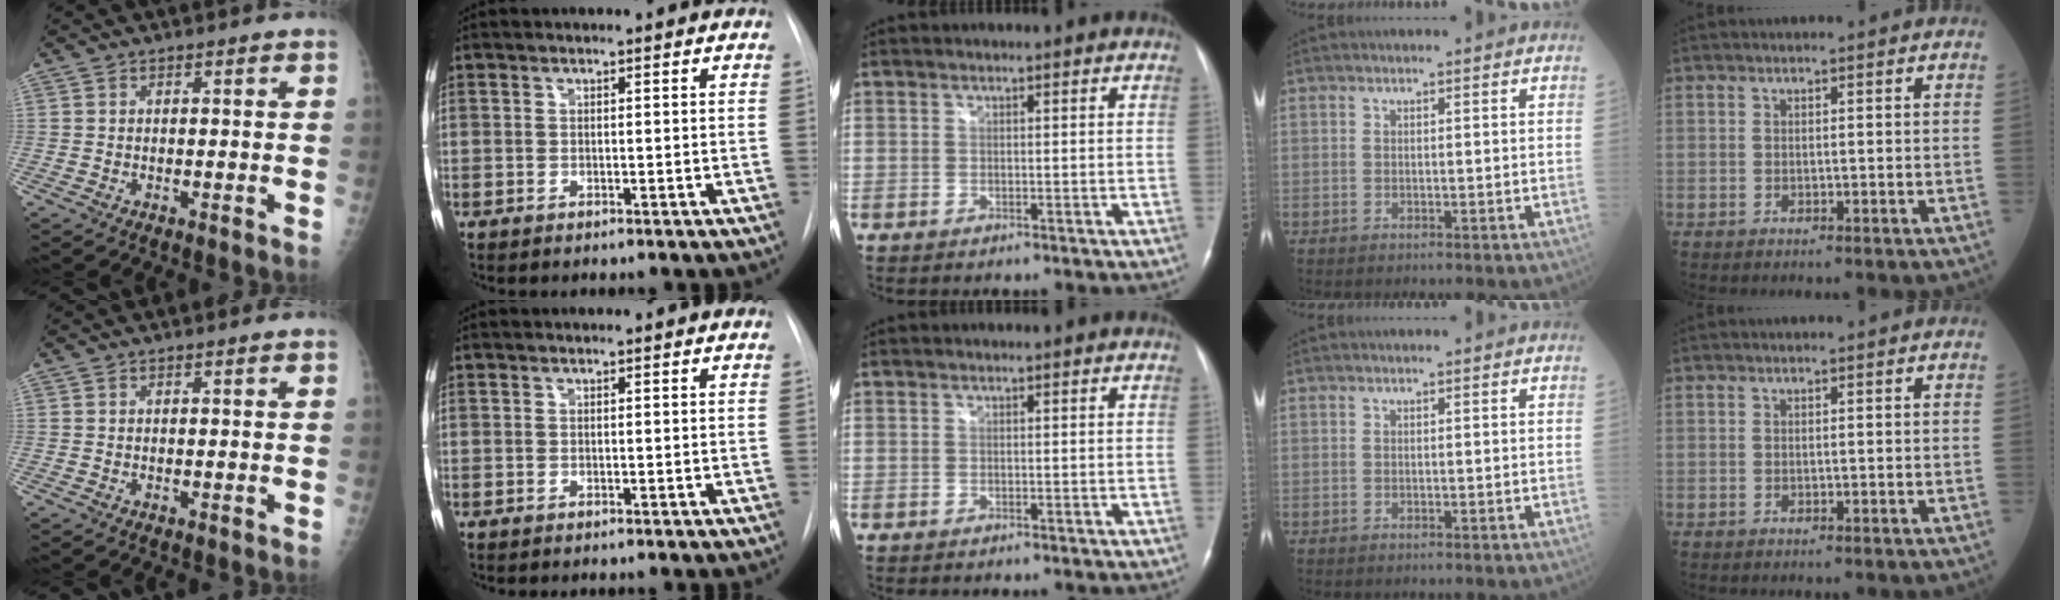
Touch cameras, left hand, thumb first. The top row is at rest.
{}